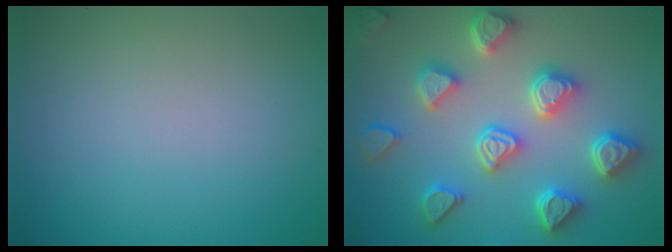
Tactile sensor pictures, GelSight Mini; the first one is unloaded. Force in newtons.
{"total": 6.0, "press": 5.8, "slide": 1.8}